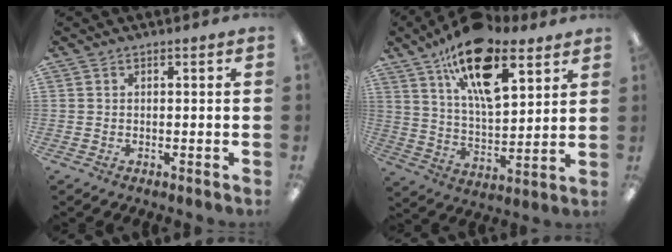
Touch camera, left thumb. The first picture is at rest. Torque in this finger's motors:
{"motor_torque": [0.51, 0.57, 1.91, -0.86, 0.55]}